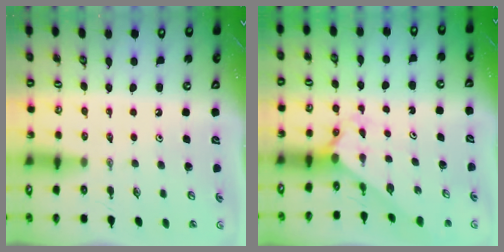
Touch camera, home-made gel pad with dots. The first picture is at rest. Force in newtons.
{"total": 2.0, "press": 2.0, "slide": 0.2}